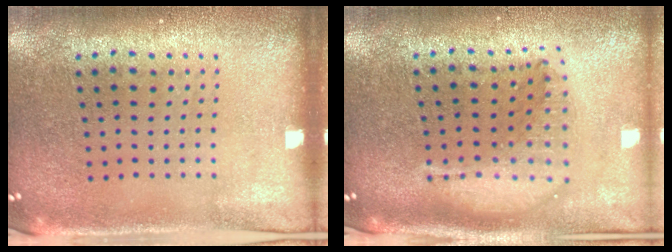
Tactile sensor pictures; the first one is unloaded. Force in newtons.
{"total": 2.1, "press": 1.6, "slide": 1.3}